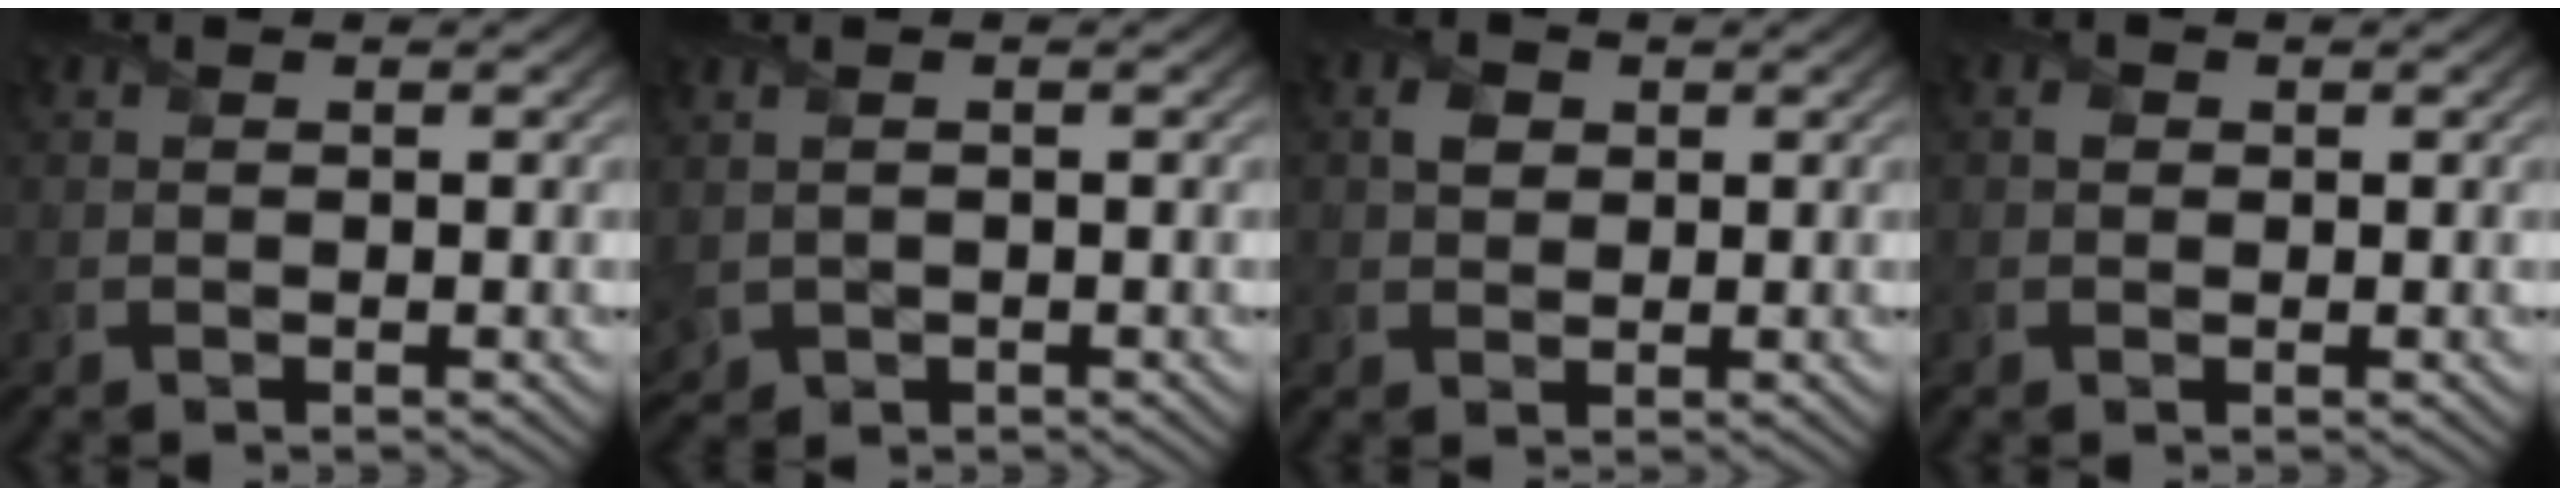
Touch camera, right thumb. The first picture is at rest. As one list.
[{"total": 2.7, "force": [-0.4, 1.9, 1.8], "torque": [-0.052, -0.008, -0.004]}, {"total": 2.4, "force": [0.6, 2.0, 1.2], "torque": [-0.027, 0.002, 0.007]}, {"total": 0.9, "force": [0.1, 0.8, 0.4], "torque": [-0.009, 0.001, -0.002]}]